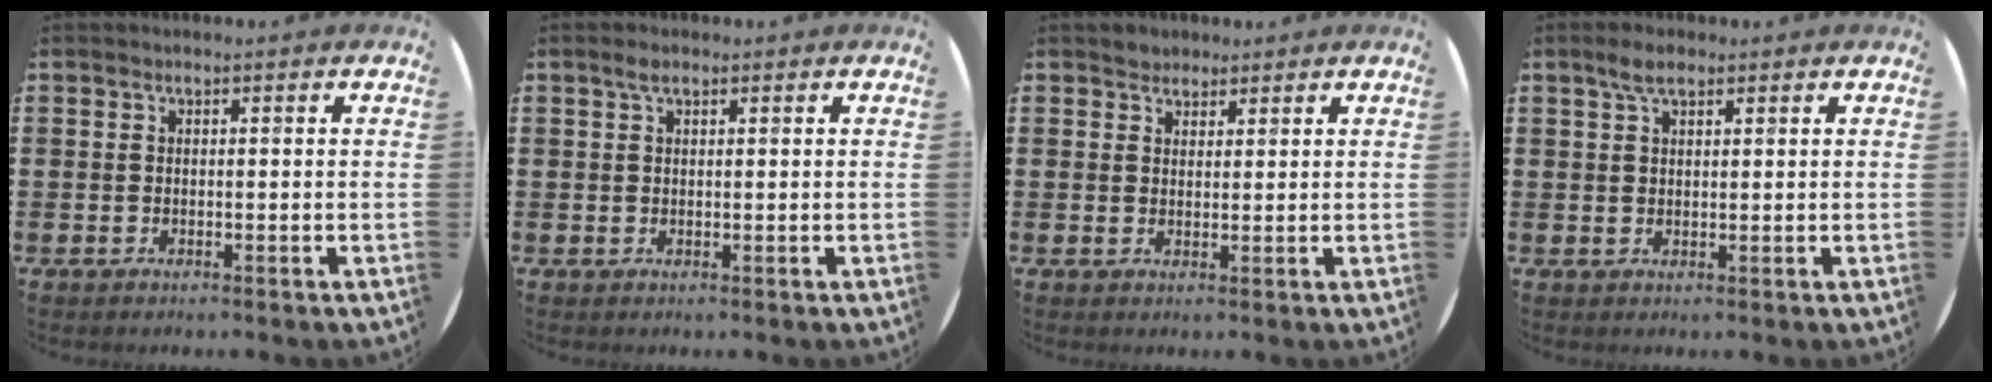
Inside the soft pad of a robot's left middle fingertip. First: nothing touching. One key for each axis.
{"total": 1.4, "fx": 0.9, "fy": 0.7, "fz": 0.9, "tx": -0.020, "ty": 0.005, "tz": 0.015}
{"total": 1.9, "fx": 1.7, "fy": 0.8, "fz": -0.2, "tx": 0.008, "ty": 0.000, "tz": 0.033}
{"total": 2.8, "fx": 2.0, "fy": 1.1, "fz": 1.7, "tx": -0.029, "ty": 0.005, "tz": 0.033}